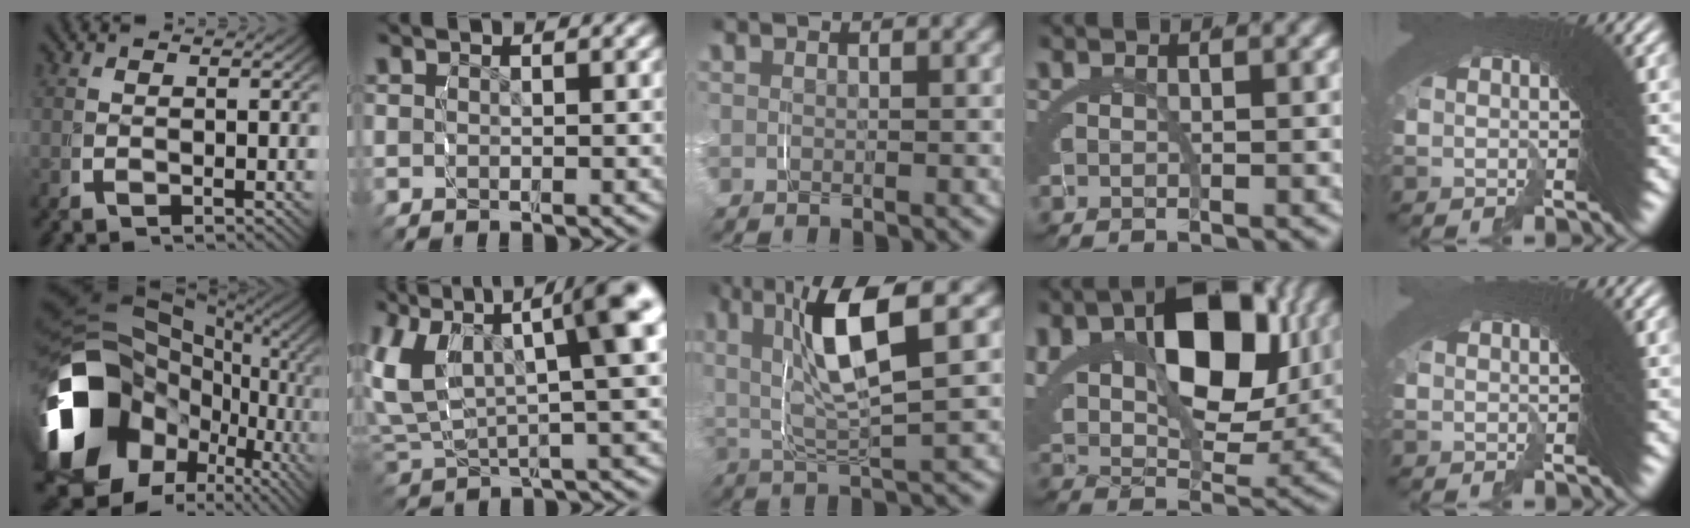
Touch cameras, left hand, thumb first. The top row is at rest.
{"thumb": {"total": 21.8, "force": [-1.0, 15.7, 15.1], "torque": [-0.310, -0.058, 0.007]}, "index": {"total": 13.0, "force": [3.7, 8.5, 9.0], "torque": [-0.149, 0.013, 0.049]}, "middle": {"total": 8.0, "force": [2.4, 2.9, 7.1], "torque": [-0.142, 0.012, 0.032]}, "ring": {"total": 10.1, "force": [4.9, 4.7, 7.5], "torque": [-0.124, -0.004, 0.094]}, "little": {"total": 2.0, "force": [-0.3, -1.2, -1.5], "torque": [0.021, -0.005, -0.001]}}